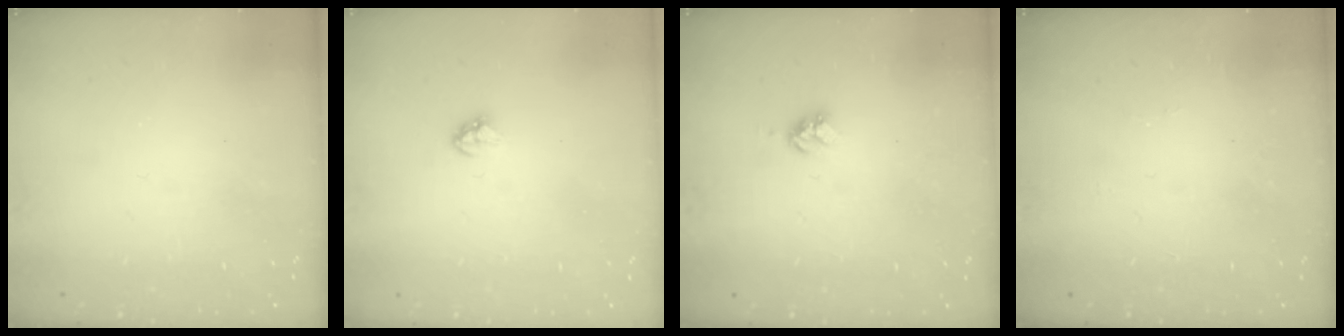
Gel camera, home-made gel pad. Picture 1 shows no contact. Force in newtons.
{"total": 2.9, "press": 2.9, "slide": 0.7}
{"total": 4.4, "press": 4.4, "slide": 0.2}
{"total": 2.0, "press": 1.9, "slide": 0.8}